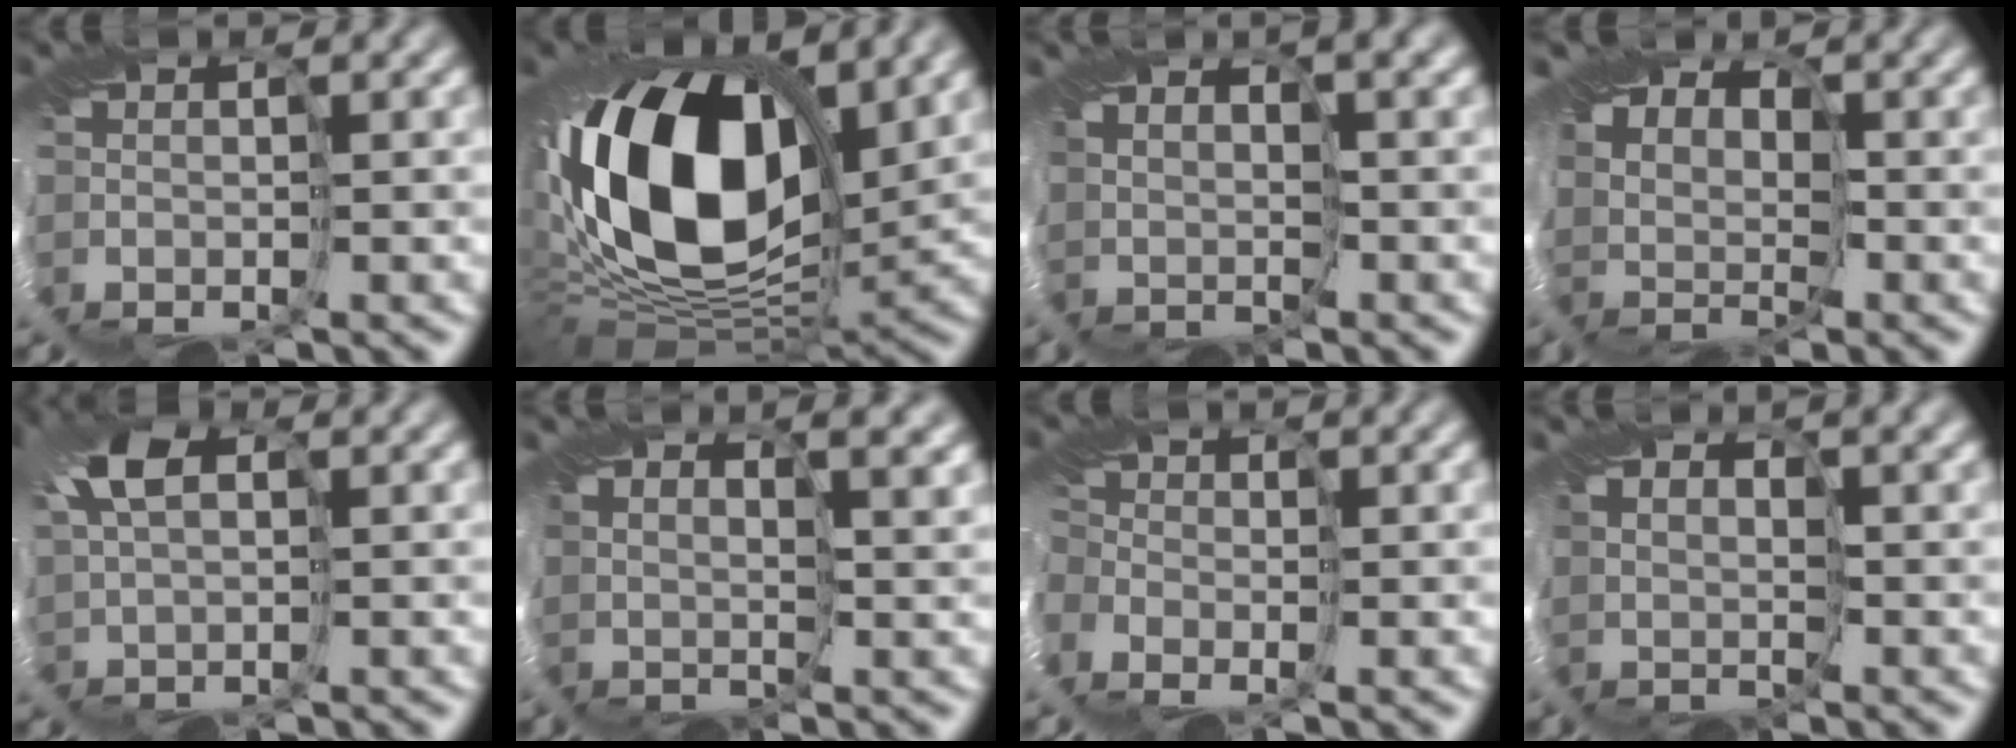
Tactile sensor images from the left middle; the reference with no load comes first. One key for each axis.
{"total": 17.1, "fx": 3.4, "fy": 10.3, "fz": 13.2, "tx": -0.274, "ty": 0.001, "tz": 0.056}
{"total": 3.4, "fx": 2.9, "fy": 1.0, "fz": 1.5, "tx": -0.030, "ty": 0.012, "tz": 0.055}
{"total": 6.4, "fx": 3.5, "fy": 3.9, "fz": 3.6, "tx": -0.078, "ty": 0.017, "tz": 0.059}
{"total": 3.5, "fx": 1.7, "fy": 1.8, "fz": 2.4, "tx": -0.078, "ty": 0.020, "tz": 0.029}
{"total": 4.2, "fx": 3.8, "fy": 1.0, "fz": 1.5, "tx": -0.032, "ty": 0.007, "tz": 0.073}
{"total": 2.6, "fx": -2.1, "fy": 1.5, "fz": 0.4, "tx": -0.018, "ty": -0.017, "tz": -0.037}
{"total": 1.9, "fx": 1.8, "fy": 0.6, "fz": 0.0, "tx": -0.005, "ty": 0.006, "tz": 0.039}